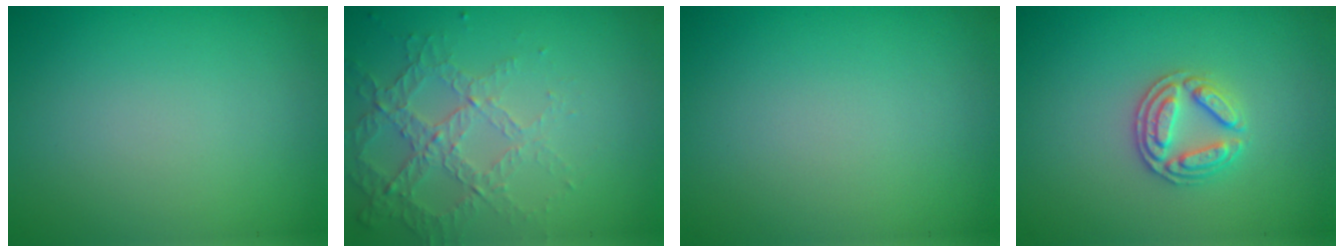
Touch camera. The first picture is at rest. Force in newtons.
{"total": 4.1, "press": 2.9, "slide": 3.0}
{"total": 0.0}
{"total": 2.8, "press": 2.7, "slide": 0.7}